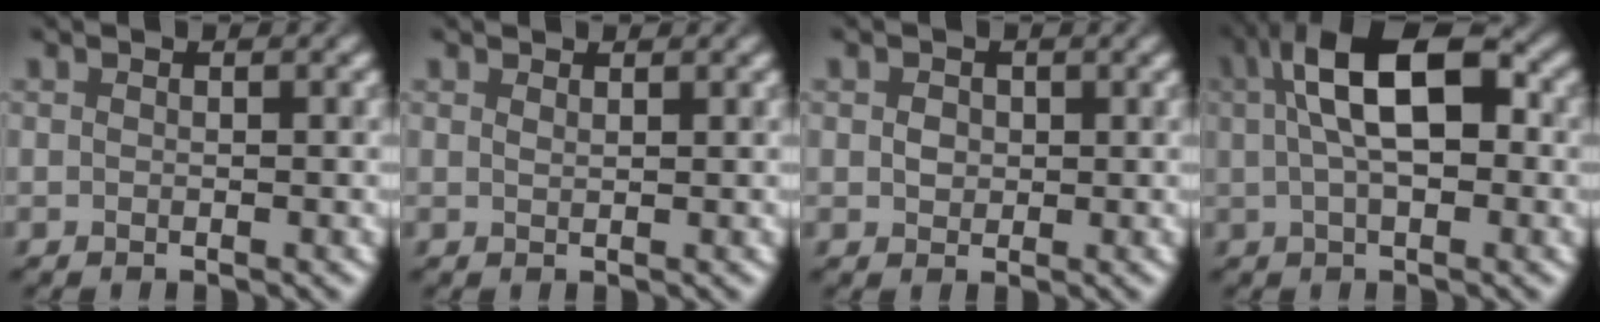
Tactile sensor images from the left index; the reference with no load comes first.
{"total": 0.0}
{"total": 0.9, "force": [0.1, 0.9, 0.1], "torque": [-0.003, 0.002, 0.002]}
{"total": 8.8, "force": [2.0, 3.8, 7.7], "torque": [-0.120, 0.023, 0.027]}